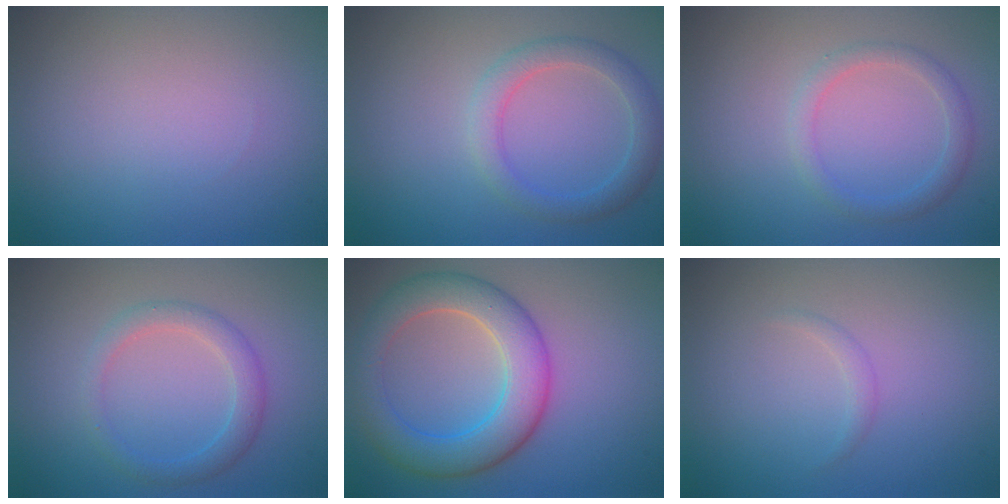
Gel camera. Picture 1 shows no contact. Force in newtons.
{"total": 2.9, "press": 2.9, "slide": 0.1}
{"total": 1.9, "press": 1.9, "slide": 0.0}
{"total": 2.4, "press": 2.4, "slide": 0.1}
{"total": 6.6, "press": 6.6, "slide": 0.2}
{"total": 0.7, "press": 0.7, "slide": 0.0}